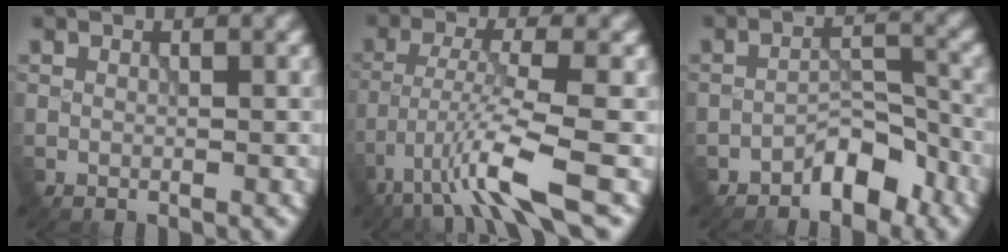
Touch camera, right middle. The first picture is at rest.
{"total": 6.0, "force": [-3.5, 0.4, 4.9], "torque": [-0.094, -0.003, -0.073]}
{"total": 3.6, "force": [-2.7, 1.4, 1.9], "torque": [-0.021, 0.017, -0.046]}